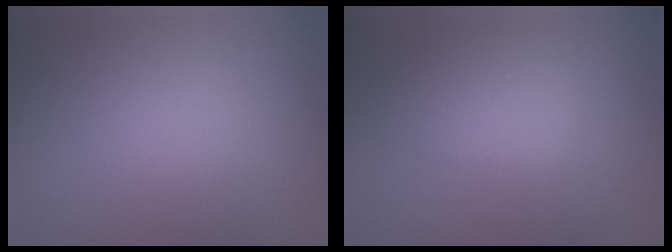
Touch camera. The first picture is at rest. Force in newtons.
{"total": 2.5, "press": 2.5, "slide": 0.1}